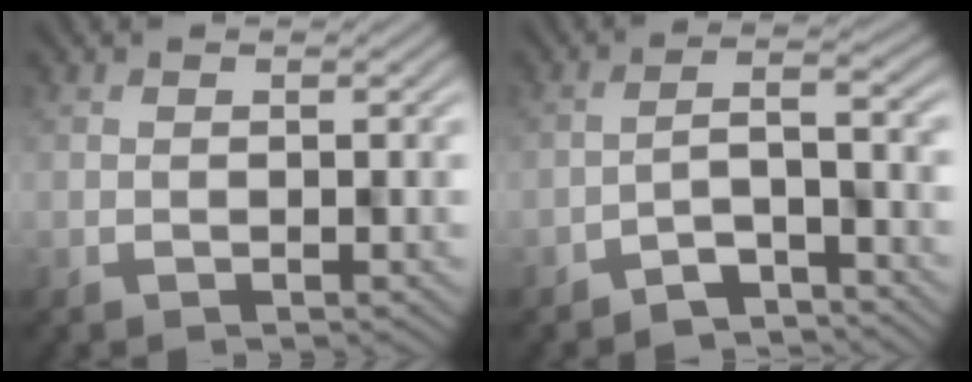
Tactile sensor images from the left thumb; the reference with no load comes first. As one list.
[{"total": 4.7, "force": [-3.9, 1.0, 2.4], "torque": [-0.032, 0.003, -0.070]}]